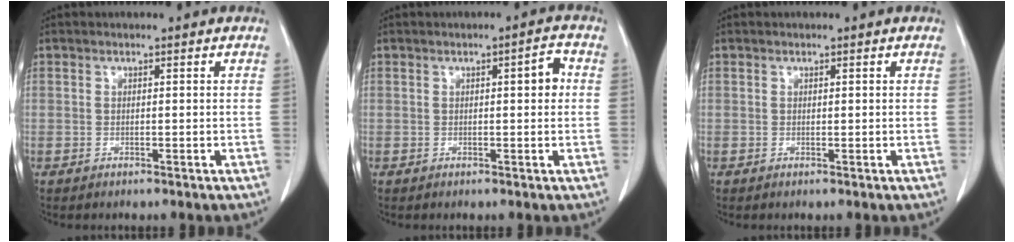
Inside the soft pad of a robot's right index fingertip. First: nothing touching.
{"total": 2.9, "force": [0.4, 0.7, 2.7], "torque": [-0.039, 0.005, 0.002]}
{"total": 0.0}